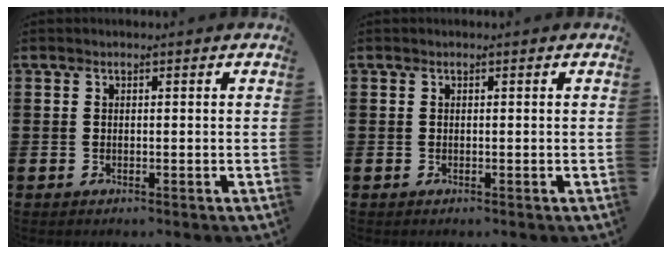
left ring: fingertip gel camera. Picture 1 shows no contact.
{"total": 0.0}